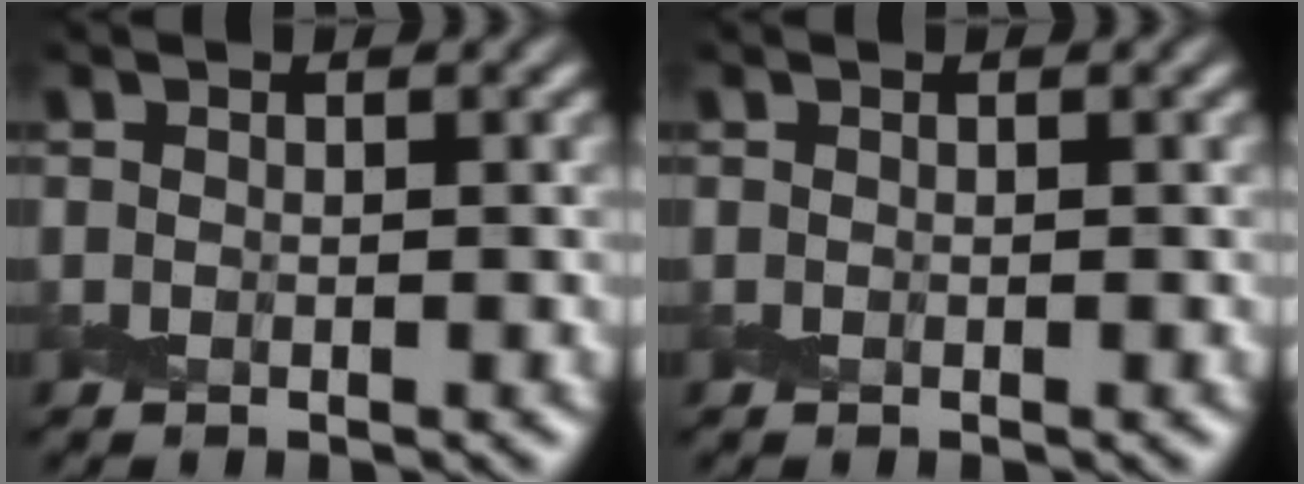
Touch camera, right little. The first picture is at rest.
{"total": 0.0}